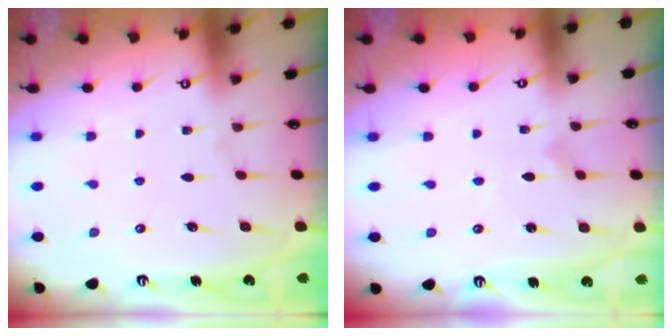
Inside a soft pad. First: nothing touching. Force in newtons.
{"total": 0.0}